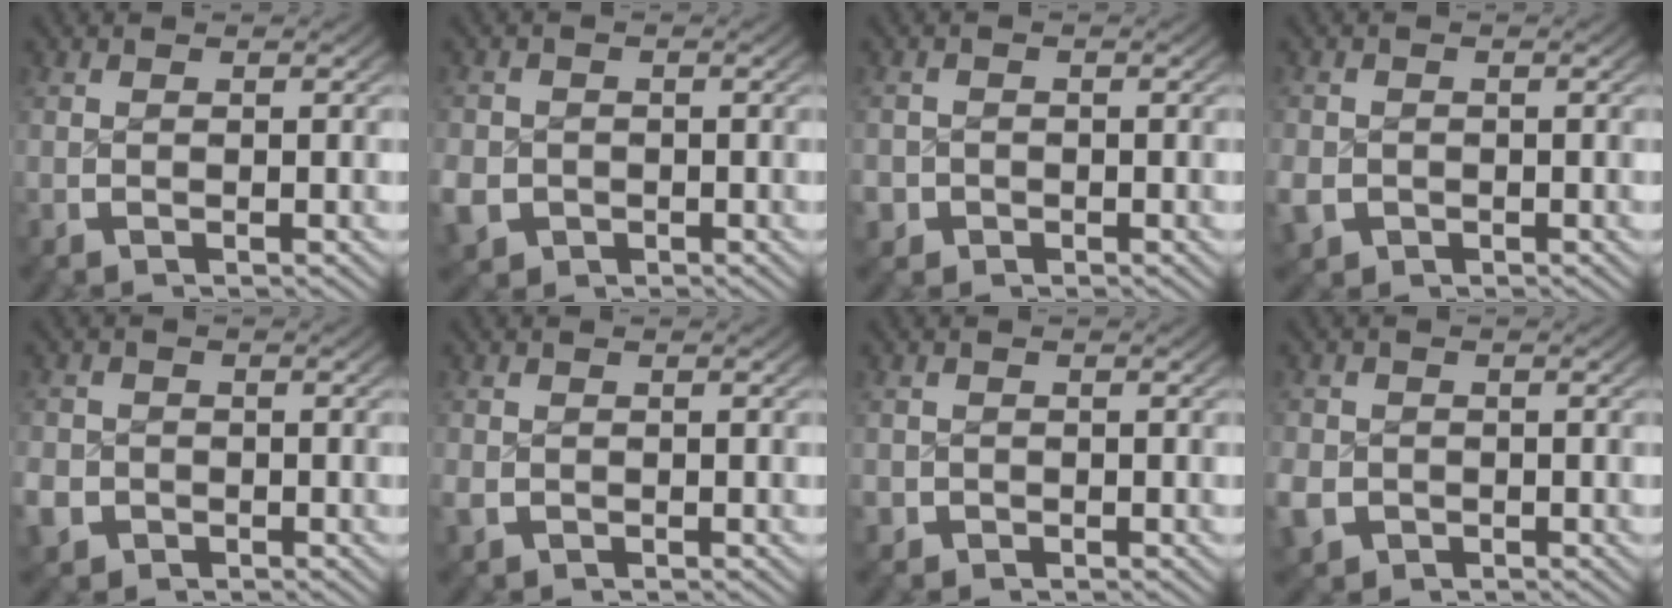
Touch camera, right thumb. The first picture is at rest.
{"total": 4.8, "force": [-1.8, 4.1, 1.6], "torque": [-0.047, -0.027, -0.022]}
{"total": 2.8, "force": [-1.4, 2.4, 0.4], "torque": [-0.015, -0.016, -0.020]}
{"total": 3.1, "force": [-1.2, 2.7, 0.9], "torque": [-0.029, -0.018, -0.015]}
{"total": 4.2, "force": [-1.9, 3.6, 1.1], "torque": [-0.034, -0.021, -0.027]}
{"total": 1.3, "force": [-0.5, 1.2, 0.4], "torque": [-0.010, -0.005, -0.009]}
{"total": 1.7, "force": [-0.8, 1.5, 0.2], "torque": [-0.007, -0.010, -0.012]}
{"total": 4.0, "force": [-1.6, 3.5, 1.2], "torque": [-0.038, -0.021, -0.020]}